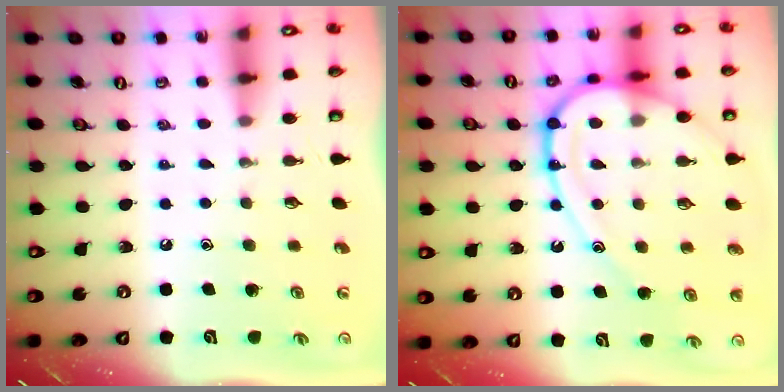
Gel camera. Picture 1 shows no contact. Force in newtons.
{"total": 17.2, "press": 17.1, "slide": 1.7}